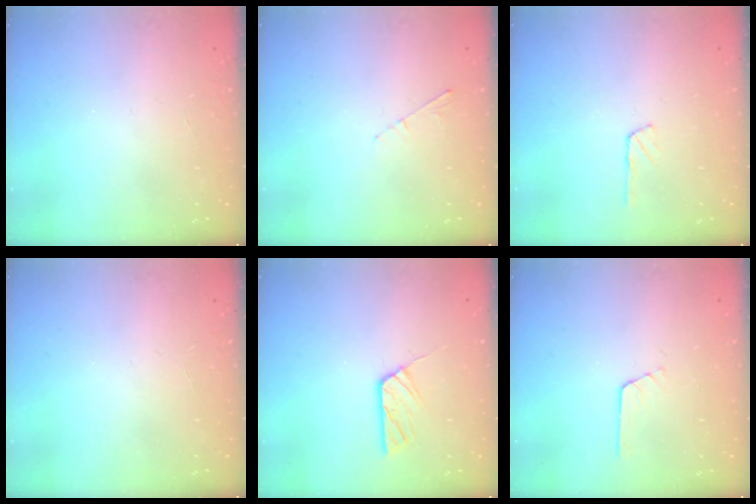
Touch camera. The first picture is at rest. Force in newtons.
{"total": 2.8, "press": 2.8, "slide": 0.4}
{"total": 2.3, "press": 2.3, "slide": 0.2}
{"total": 0.0}
{"total": 5.8, "press": 5.8, "slide": 0.3}
{"total": 2.7, "press": 2.7, "slide": 0.2}